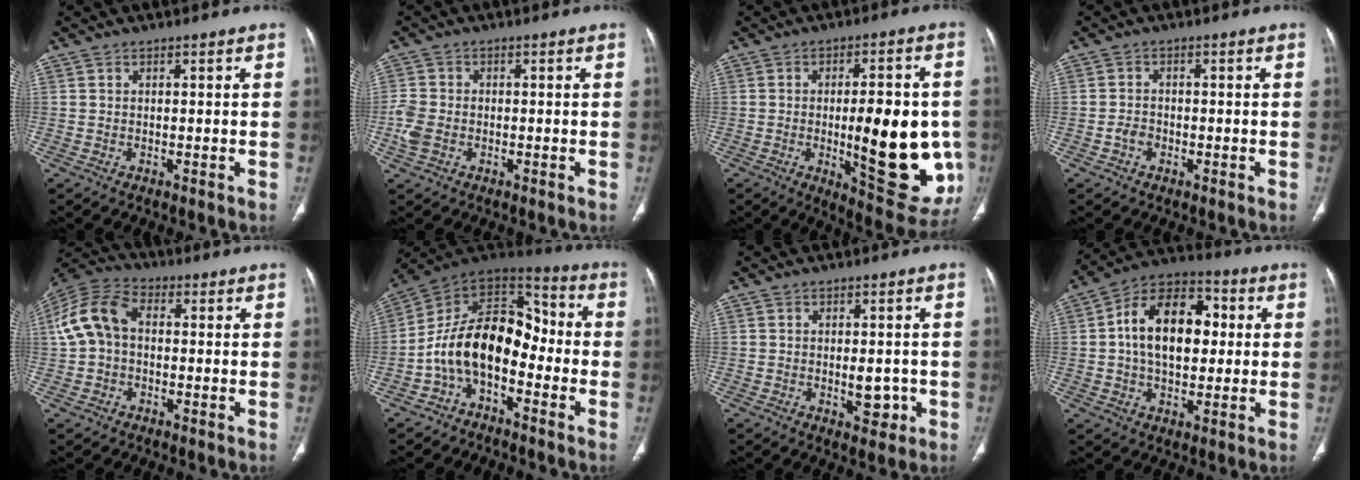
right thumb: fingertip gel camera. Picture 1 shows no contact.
{"total": 4.3, "force": [-1.2, 3.1, 2.7], "torque": [-0.073, 0.006, -0.025]}
{"total": 21.3, "force": [-2.7, 7.5, 19.8], "torque": [-0.230, -0.015, -0.020]}
{"total": 2.0, "force": [-0.9, 1.5, 1.0], "torque": [-0.013, 0.008, -0.018]}
{"total": 10.5, "force": [0.5, 7.3, 7.5], "torque": [-0.151, 0.034, -0.001]}
{"total": 15.5, "force": [-4.1, 9.6, 11.5], "torque": [-0.174, 0.081, -0.084]}
{"total": 4.4, "force": [-1.0, 2.4, 3.6], "torque": [-0.034, -0.001, -0.006]}
{"total": 16.2, "force": [1.8, 10.2, 12.4], "torque": [-0.178, 0.026, 0.020]}